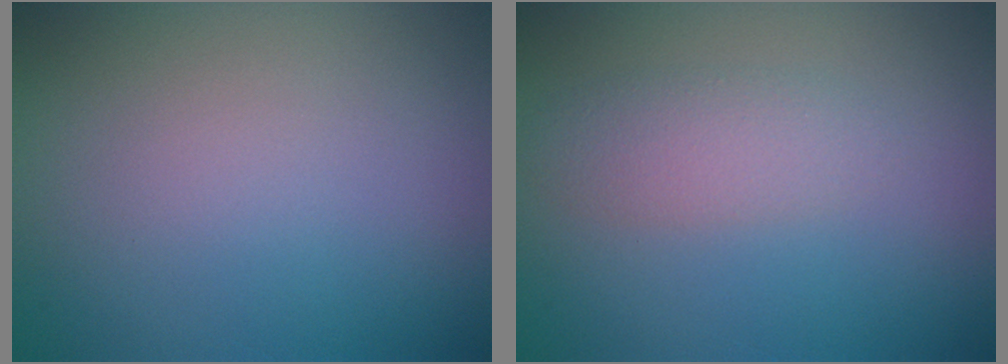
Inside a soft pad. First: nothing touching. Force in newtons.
{"total": 2.0, "press": 2.0, "slide": 0.0}